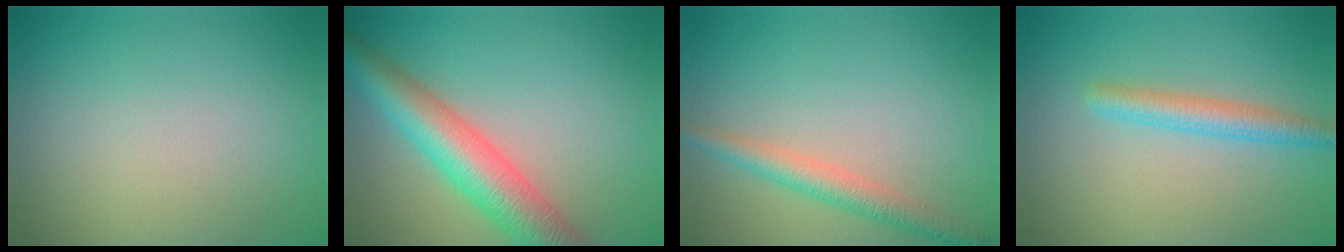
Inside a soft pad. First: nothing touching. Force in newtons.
{"total": 7.4, "press": 7.4, "slide": 0.3}
{"total": 2.9, "press": 2.9, "slide": 0.1}
{"total": 2.8, "press": 2.8, "slide": 0.0}